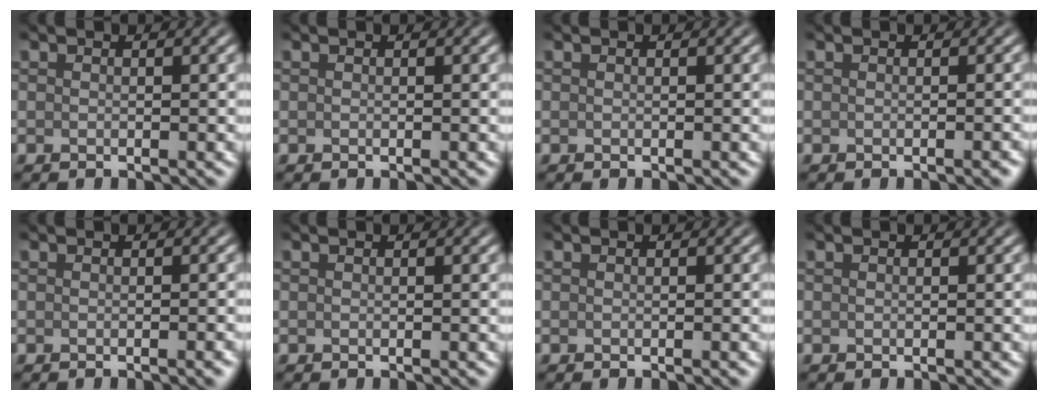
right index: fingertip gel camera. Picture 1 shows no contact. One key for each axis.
{"total": 0.0}
{"total": 0.0}
{"total": 1.1, "fx": -0.5, "fy": 0.2, "fz": 0.9, "tx": -0.009, "ty": 0.000, "tz": -0.007}
{"total": 1.5, "fx": -0.6, "fy": 0.4, "fz": 1.4, "tx": -0.010, "ty": 0.000, "tz": -0.008}
{"total": 0.0}
{"total": 0.6, "fx": -0.2, "fy": 0.1, "fz": 0.5, "tx": -0.003, "ty": 0.001, "tz": -0.004}
{"total": 0.0}